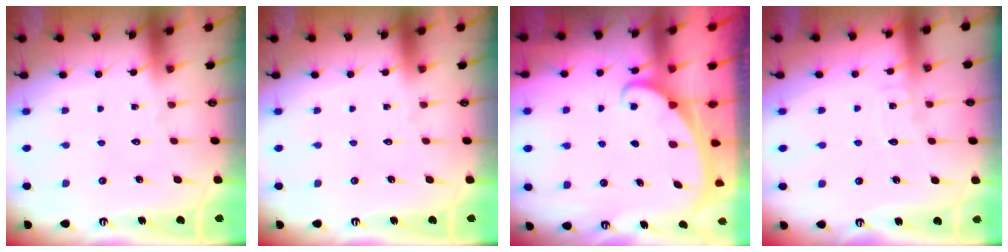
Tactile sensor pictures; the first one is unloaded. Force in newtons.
{"total": 0.0}
{"total": 1.9, "press": 1.9, "slide": 0.1}
{"total": 3.9, "press": 3.9, "slide": 0.4}